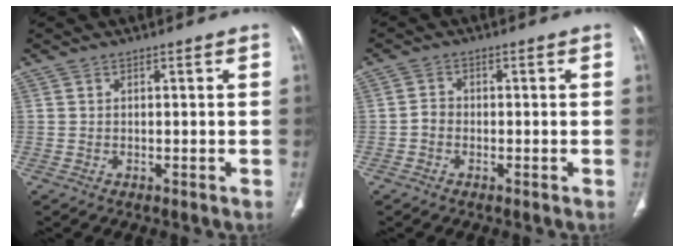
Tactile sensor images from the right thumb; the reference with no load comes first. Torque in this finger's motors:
{"motor_torque": [0.18, 0.04, 0.06, -0.85, 0.12]}